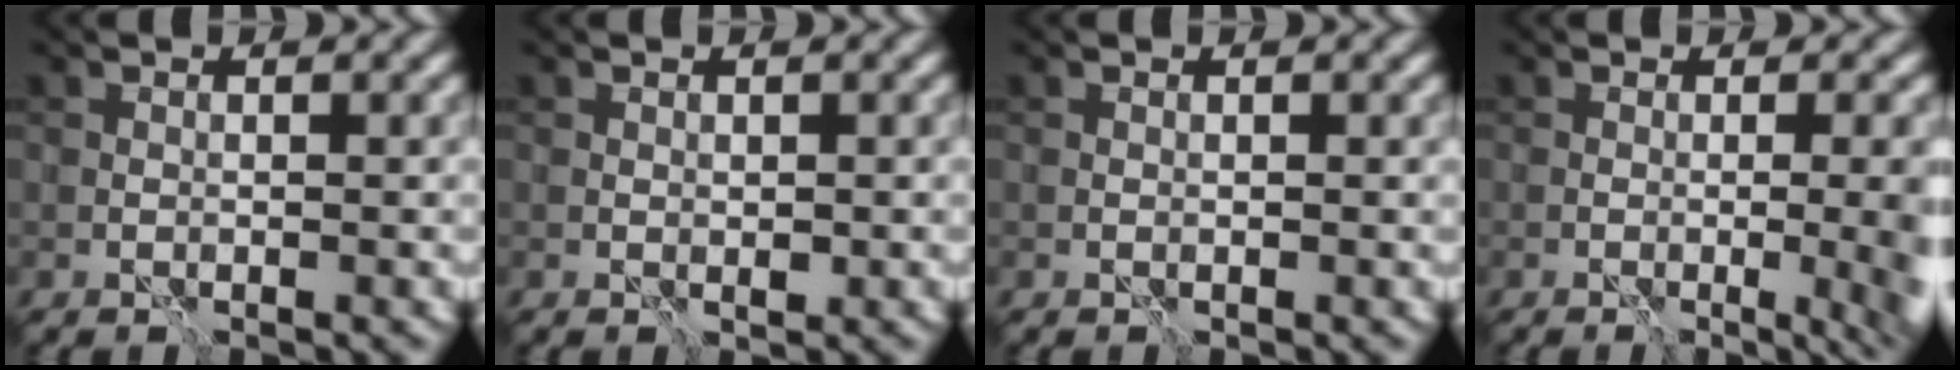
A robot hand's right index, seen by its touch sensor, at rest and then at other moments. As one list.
[{"total": 0.6, "force": [0.0, 0.4, 0.5], "torque": [-0.006, -0.001, 0.000]}, {"total": 0.0}, {"total": 7.9, "force": [-1.0, 3.3, 7.1], "torque": [-0.050, 0.001, -0.009]}]